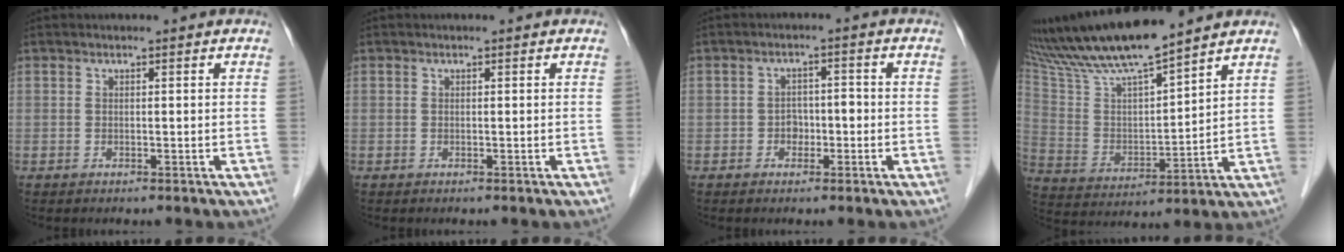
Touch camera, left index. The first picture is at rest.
{"total": 0.0}
{"total": 2.6, "force": [-0.9, 1.9, 1.4], "torque": [-0.019, 0.012, -0.015]}
{"total": 16.8, "force": [14.8, 0.3, 7.9], "torque": [-0.154, 0.008, 0.279]}